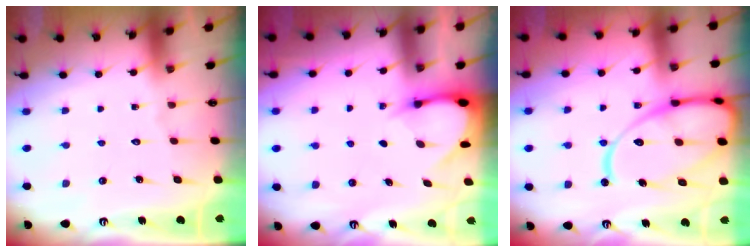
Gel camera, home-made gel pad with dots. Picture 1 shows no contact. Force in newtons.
{"total": 3.7, "press": 3.6, "slide": 0.2}
{"total": 19.6, "press": 19.5, "slide": 1.9}